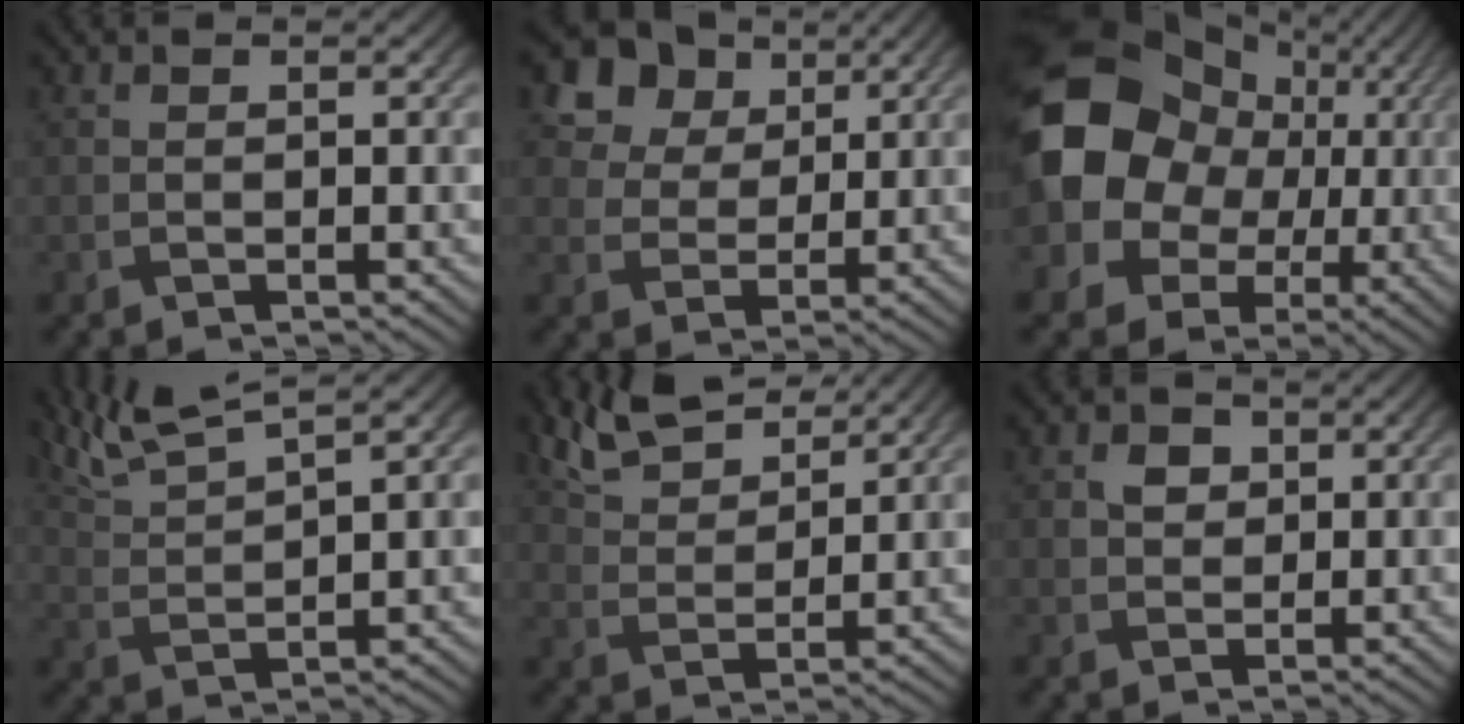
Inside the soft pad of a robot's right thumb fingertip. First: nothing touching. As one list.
[{"total": 9.5, "force": [5.1, 6.9, 4.1], "torque": [-0.125, -0.003, 0.102]}, {"total": 17.4, "force": [1.7, 14.5, 9.5], "torque": [-0.209, -0.011, 0.034]}, {"total": 7.6, "force": [6.0, 1.2, 4.5], "torque": [-0.100, 0.020, 0.116]}, {"total": 7.5, "force": [6.1, 2.5, 3.6], "torque": [-0.092, 0.012, 0.124]}, {"total": 2.2, "force": [0.4, 1.9, 1.0], "torque": [-0.023, -0.002, 0.002]}]